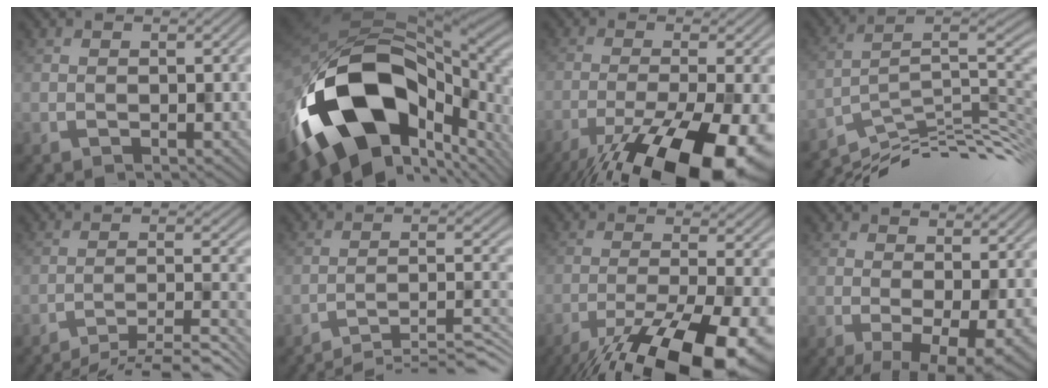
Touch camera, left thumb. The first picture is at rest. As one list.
[{"total": 19.7, "force": [-6.9, 12.2, 13.8], "torque": [-0.287, -0.035, -0.094]}, {"total": 16.4, "force": [-10.3, 4.4, 12.0], "torque": [-0.196, -0.047, -0.153]}, {"total": 10.5, "force": [-6.8, 2.2, 7.7], "torque": [-0.118, 0.008, -0.116]}, {"total": 11.1, "force": [-9.8, 1.3, 4.9], "torque": [-0.081, 0.006, -0.136]}, {"total": 9.5, "force": [-7.9, 1.0, 5.3], "torque": [-0.086, 0.018, -0.116]}, {"total": 16.3, "force": [-11.6, 4.1, 10.7], "torque": [-0.180, -0.042, -0.168]}, {"total": 7.7, "force": [-2.1, 2.1, 7.1], "torque": [-0.108, -0.010, -0.017]}]